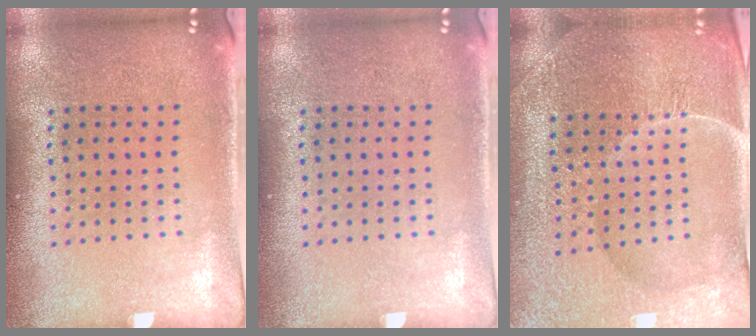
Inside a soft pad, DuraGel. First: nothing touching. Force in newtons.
{"total": 0.0}
{"total": 5.1, "press": 4.9, "slide": 1.5}